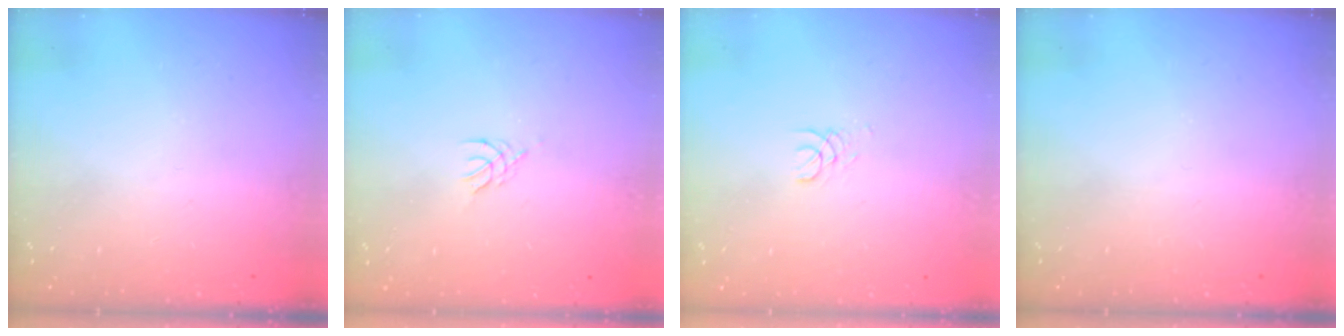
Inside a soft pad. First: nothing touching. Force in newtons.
{"total": 1.2, "press": 1.2, "slide": 0.3}
{"total": 1.0, "press": 1.0, "slide": 0.1}
{"total": 0.0}